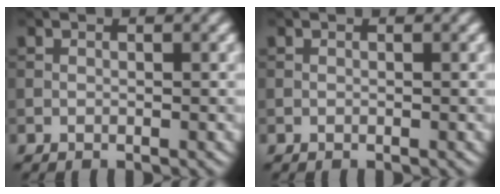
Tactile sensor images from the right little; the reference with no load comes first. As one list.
[{"total": 0.0}]